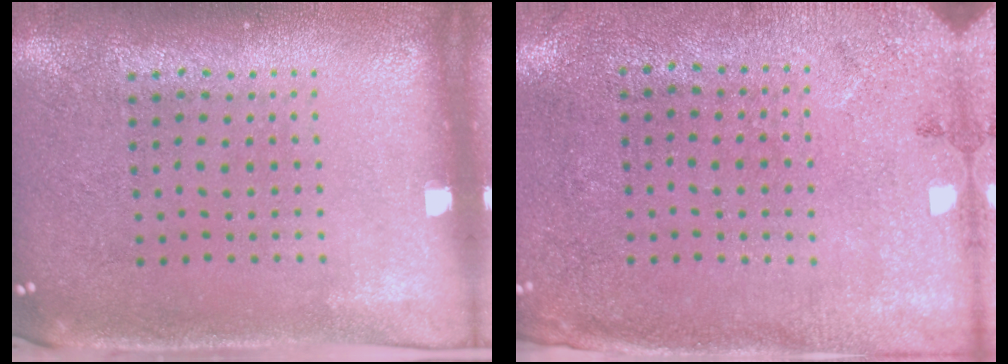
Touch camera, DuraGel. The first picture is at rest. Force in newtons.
{"total": 2.7, "press": 2.2, "slide": 1.6}